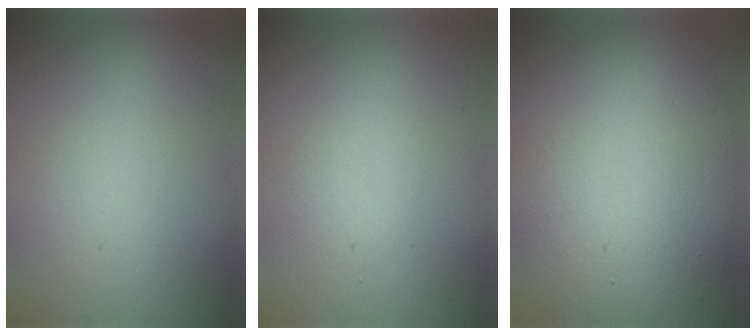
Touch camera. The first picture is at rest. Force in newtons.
{"total": 0.9, "press": 0.9, "slide": 0.2}
{"total": 12.3, "press": 12.3, "slide": 0.6}